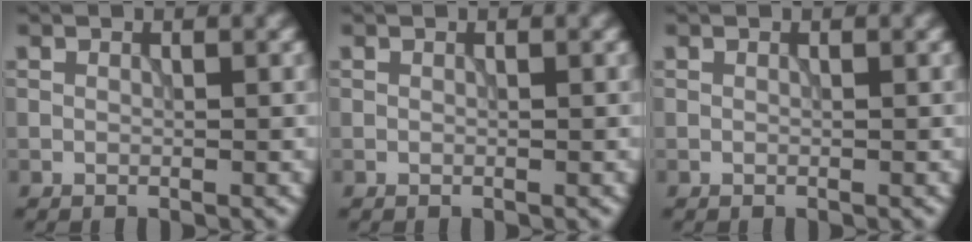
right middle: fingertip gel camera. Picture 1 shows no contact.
{"total": 0.0}
{"total": 0.0}